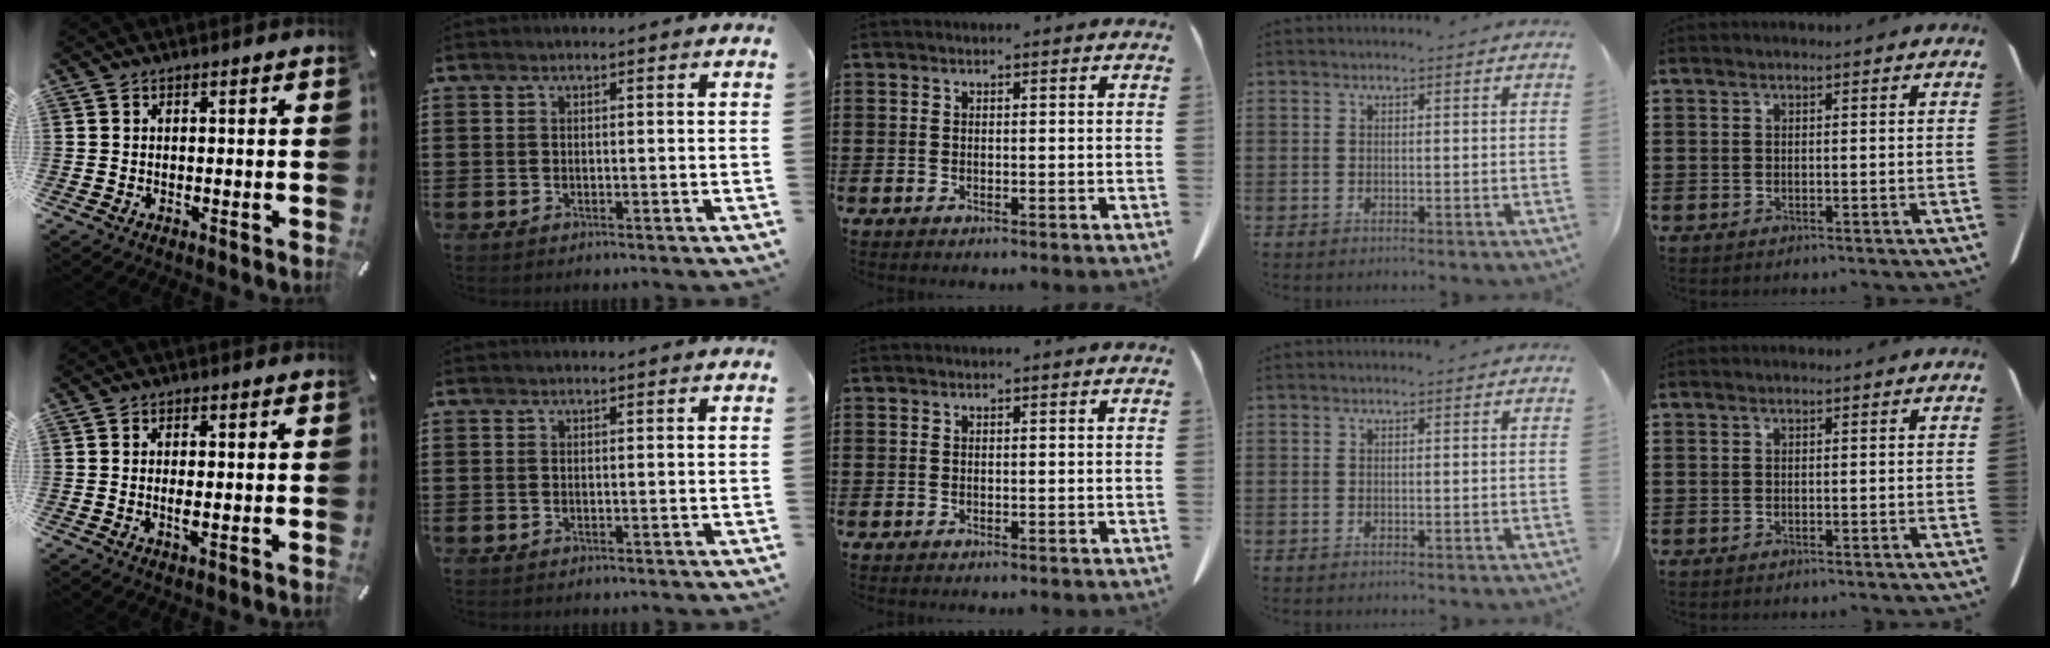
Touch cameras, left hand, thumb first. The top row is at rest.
{"thumb": {"total": 2.3, "force": [-0.2, 0.8, 2.2], "torque": [-0.040, -0.002, -0.003]}}